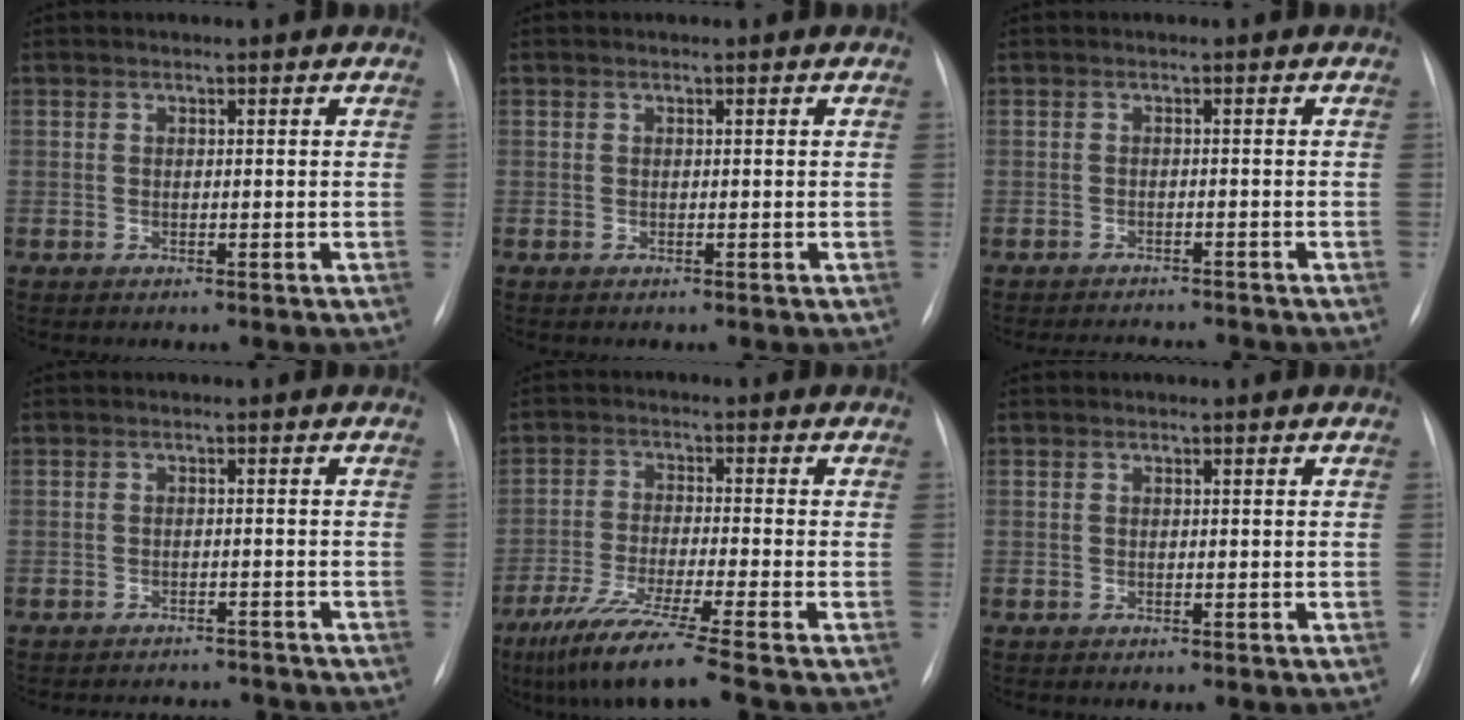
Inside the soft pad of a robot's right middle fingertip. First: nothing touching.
{"total": 0.0}
{"total": 5.6, "force": [-5.4, 0.7, 1.2], "torque": [-0.012, -0.005, -0.072]}
{"total": 6.8, "force": [-6.6, 1.5, 0.8], "torque": [-0.008, 0.007, -0.078]}
{"total": 10.6, "force": [-7.8, -1.6, 7.0], "torque": [-0.127, -0.043, -0.136]}
{"total": 0.0}